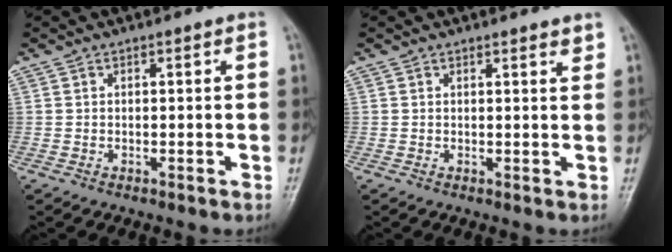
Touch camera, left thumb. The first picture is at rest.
{"total": 1.6, "force": [1.3, 0.3, 0.8], "torque": [-0.006, -0.007, 0.016]}